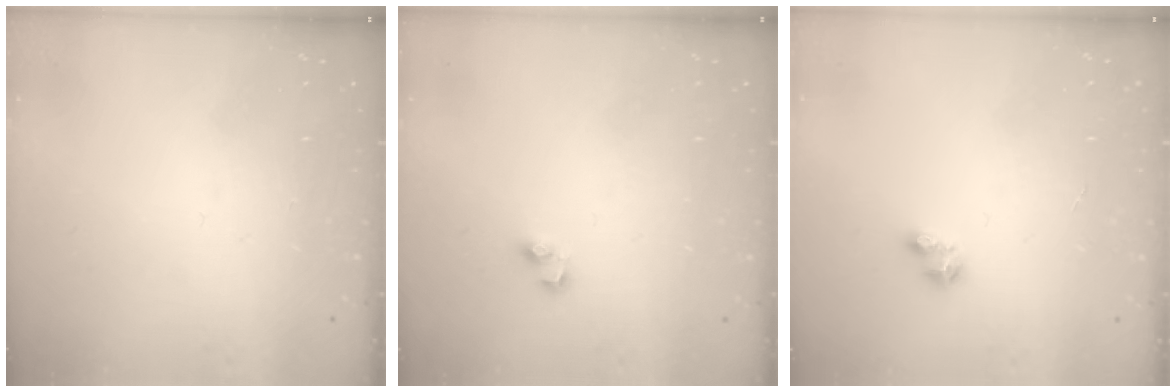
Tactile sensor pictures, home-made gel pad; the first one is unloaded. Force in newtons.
{"total": 2.5, "press": 2.5, "slide": 0.3}
{"total": 2.5, "press": 2.5, "slide": 0.4}